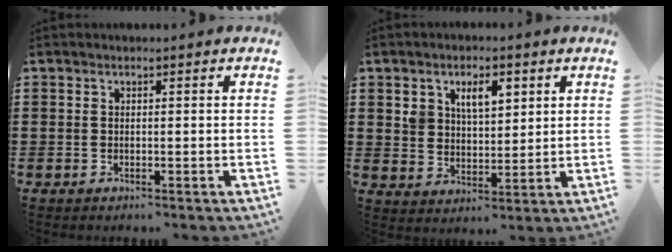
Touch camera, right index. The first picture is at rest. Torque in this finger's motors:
{"motor_torque": [0.38, 0.35, 0.14, 0.03]}